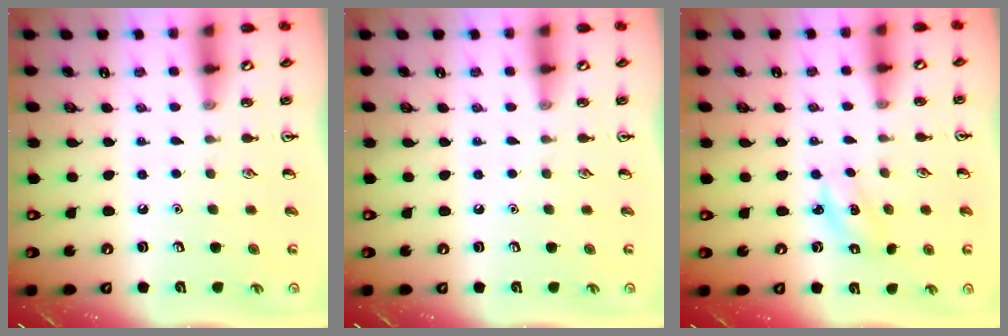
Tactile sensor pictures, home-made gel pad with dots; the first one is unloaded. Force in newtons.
{"total": 0.0}
{"total": 2.2, "press": 2.1, "slide": 0.7}